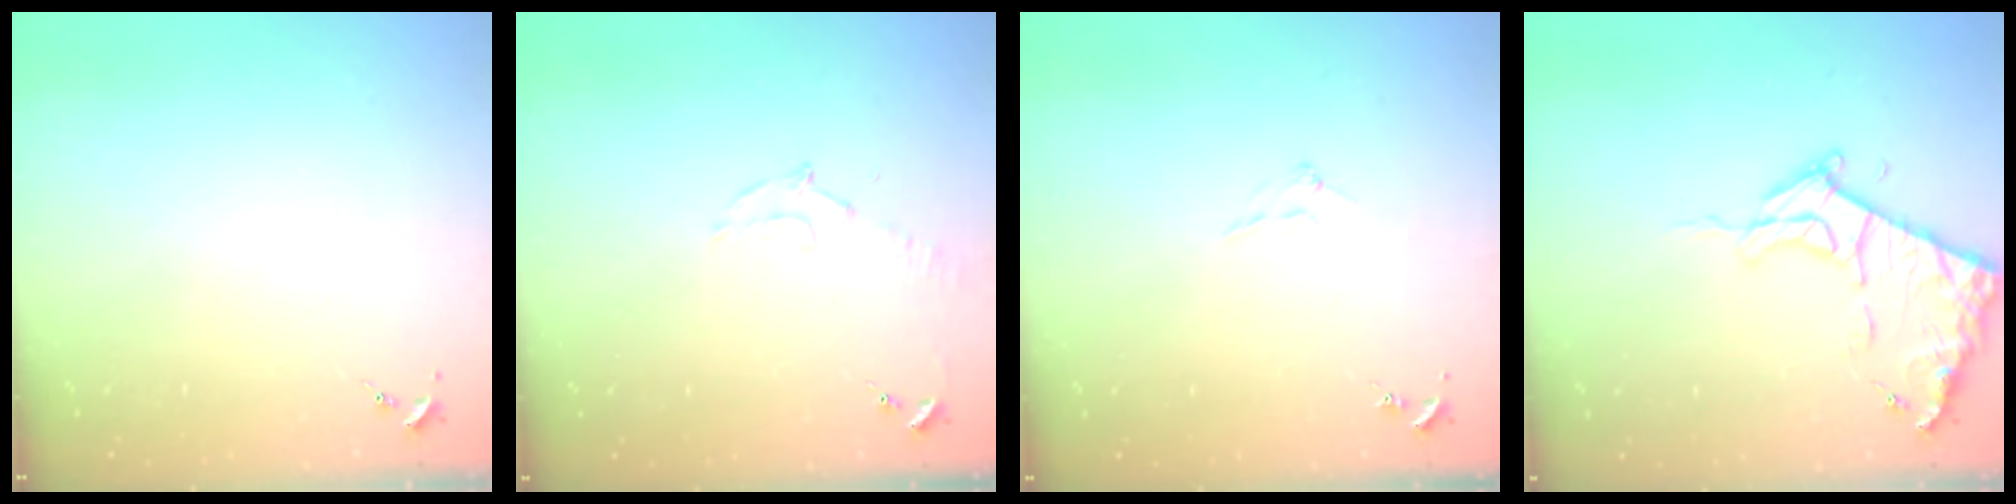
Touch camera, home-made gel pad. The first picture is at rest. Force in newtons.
{"total": 7.3, "press": 7.2, "slide": 0.9}
{"total": 5.0, "press": 5.0, "slide": 0.9}
{"total": 12.0, "press": 12.0, "slide": 1.2}